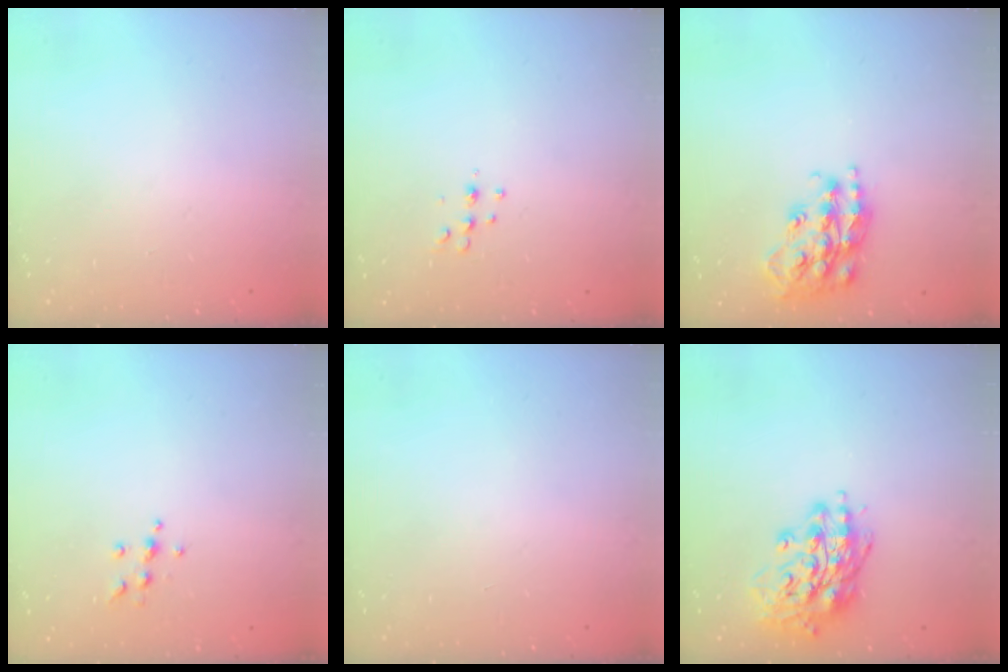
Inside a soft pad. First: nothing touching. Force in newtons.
{"total": 5.2, "press": 5.0, "slide": 1.1}
{"total": 18.2, "press": 18.2, "slide": 1.2}
{"total": 5.0, "press": 4.9, "slide": 0.5}
{"total": 0.0}
{"total": 16.0, "press": 15.8, "slide": 2.7}